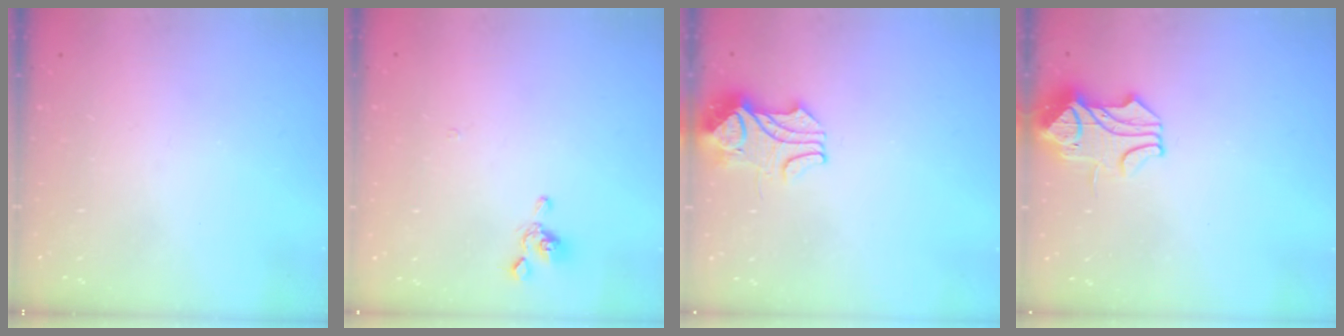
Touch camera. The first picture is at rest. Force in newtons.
{"total": 1.5, "press": 1.3, "slide": 0.7}
{"total": 2.1, "press": 1.9, "slide": 0.9}
{"total": 0.9, "press": 0.7, "slide": 0.5}